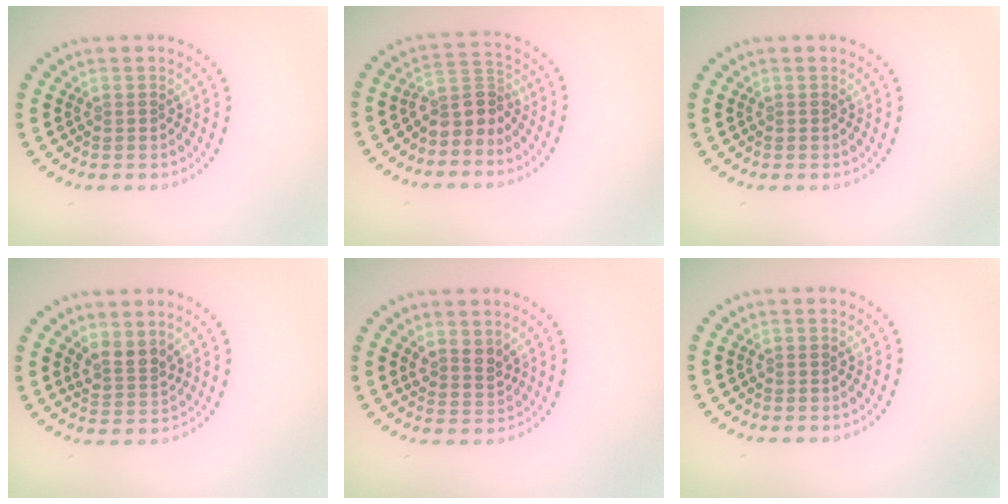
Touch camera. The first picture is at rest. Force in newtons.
{"total": 2.9, "press": 2.2, "slide": 1.9}
{"total": 0.0}
{"total": 2.4, "press": 1.7, "slide": 1.6}
{"total": 2.2, "press": 1.8, "slide": 1.3}
{"total": 0.0}